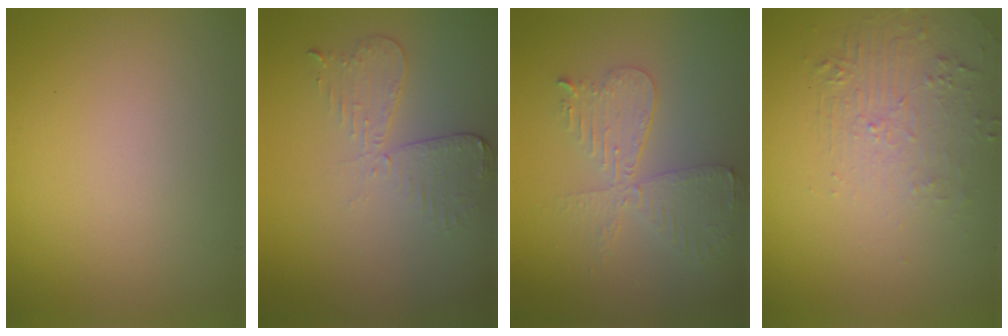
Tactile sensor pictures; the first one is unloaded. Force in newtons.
{"total": 3.0, "press": 2.6, "slide": 1.5}
{"total": 4.4, "press": 3.8, "slide": 2.2}
{"total": 2.1, "press": 0.9, "slide": 1.9}